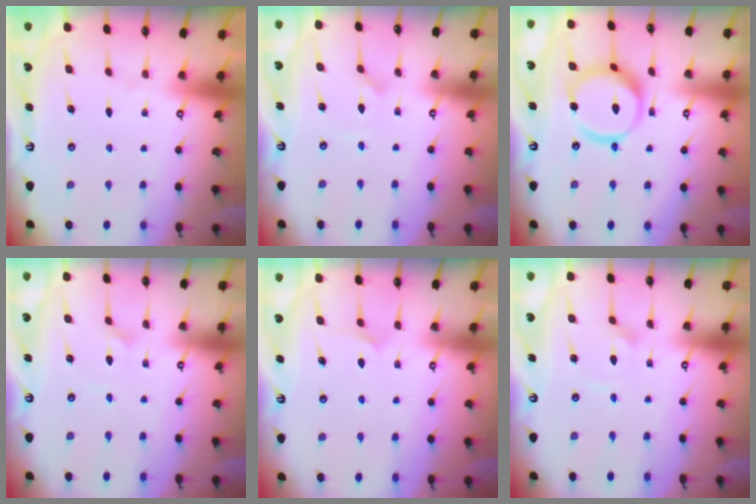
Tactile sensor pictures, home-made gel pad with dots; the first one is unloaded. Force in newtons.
{"total": 1.1, "press": 1.1, "slide": 0.0}
{"total": 14.0, "press": 13.9, "slide": 1.5}
{"total": 1.6, "press": 1.6, "slide": 0.2}
{"total": 5.0, "press": 5.0, "slide": 0.2}
{"total": 2.3, "press": 2.3, "slide": 0.3}